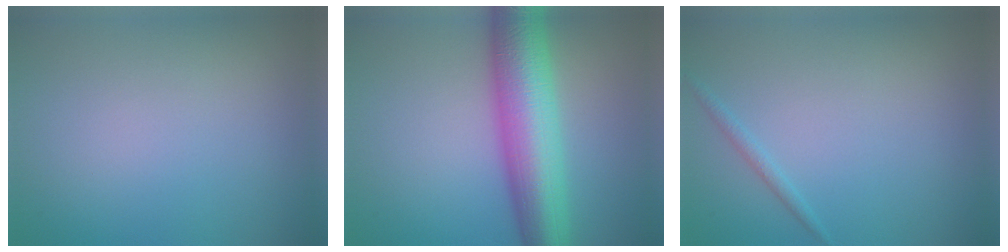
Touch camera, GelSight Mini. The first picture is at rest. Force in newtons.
{"total": 9.6, "press": 9.6, "slide": 0.1}
{"total": 0.9, "press": 0.9, "slide": 0.1}